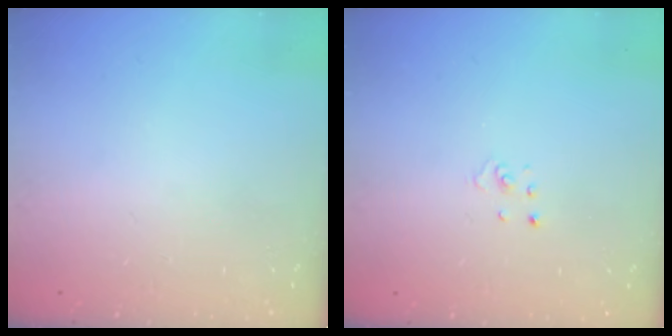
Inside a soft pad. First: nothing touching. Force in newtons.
{"total": 1.1, "press": 1.1, "slide": 0.1}